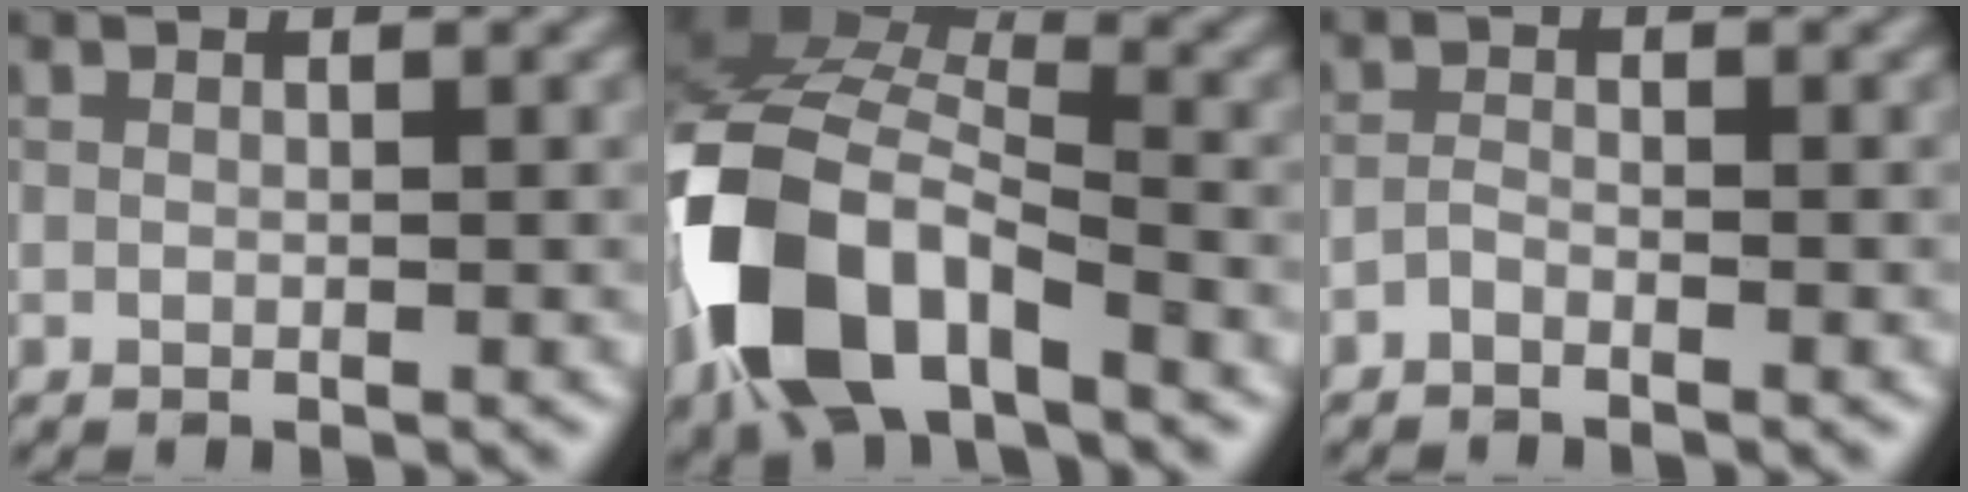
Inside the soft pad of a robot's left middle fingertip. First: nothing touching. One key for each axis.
{"total": 12.0, "fx": -5.6, "fy": 6.6, "fz": 8.4, "tx": -0.181, "ty": -0.004, "tz": -0.110}
{"total": 1.0, "fx": -0.8, "fy": 0.3, "fz": 0.5, "tx": -0.010, "ty": 0.001, "tz": -0.019}